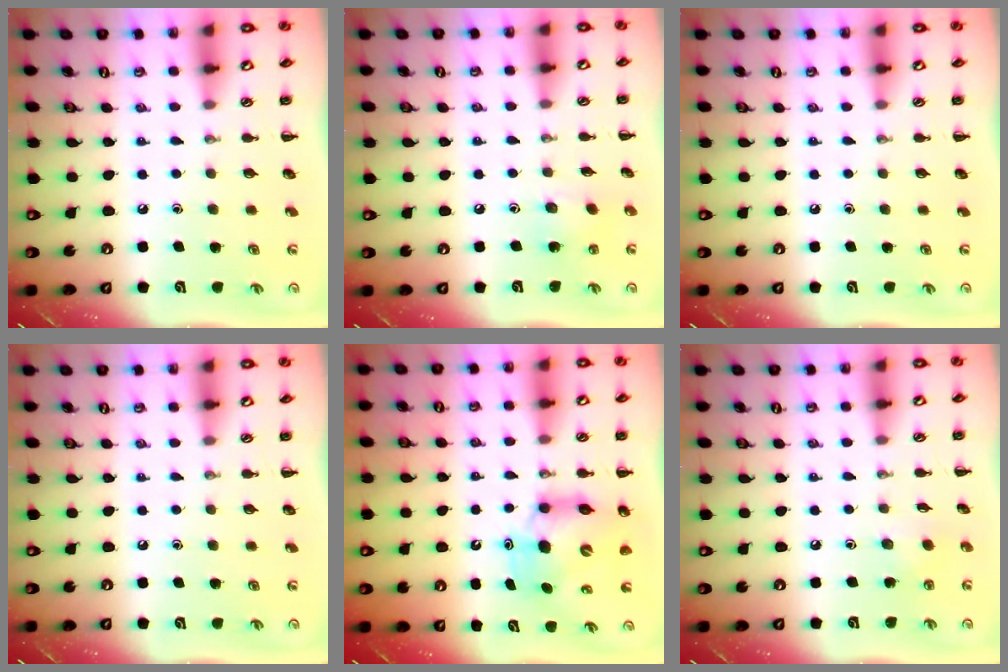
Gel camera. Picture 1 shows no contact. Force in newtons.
{"total": 3.9, "press": 3.8, "slide": 1.0}
{"total": 0.0}
{"total": 0.0}
{"total": 7.8, "press": 7.6, "slide": 2.0}
{"total": 2.8, "press": 2.8, "slide": 0.7}